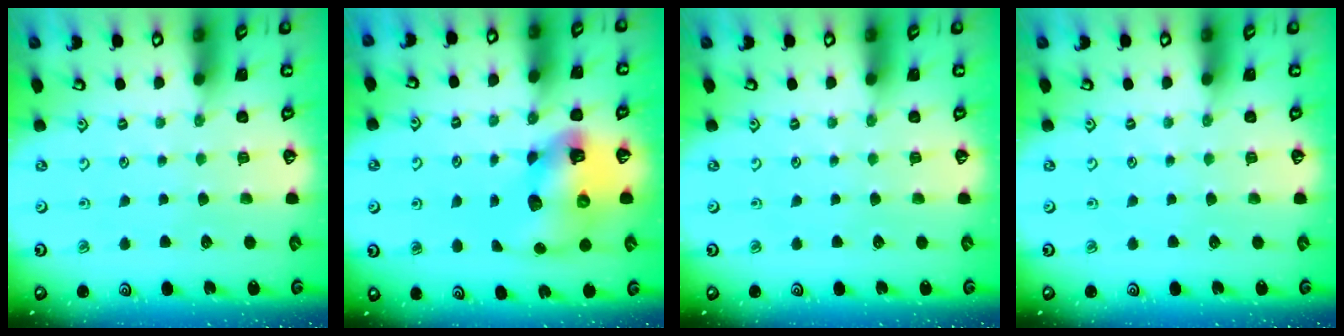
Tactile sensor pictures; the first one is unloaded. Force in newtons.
{"total": 12.8, "press": 12.7, "slide": 1.8}
{"total": 0.0}
{"total": 0.0}